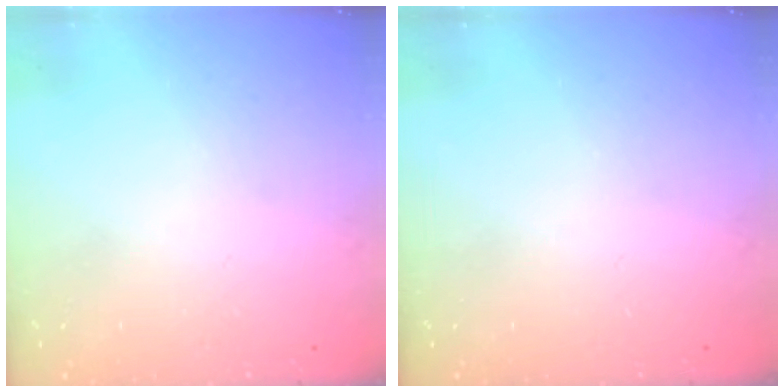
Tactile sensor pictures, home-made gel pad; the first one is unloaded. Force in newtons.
{"total": 0.0}